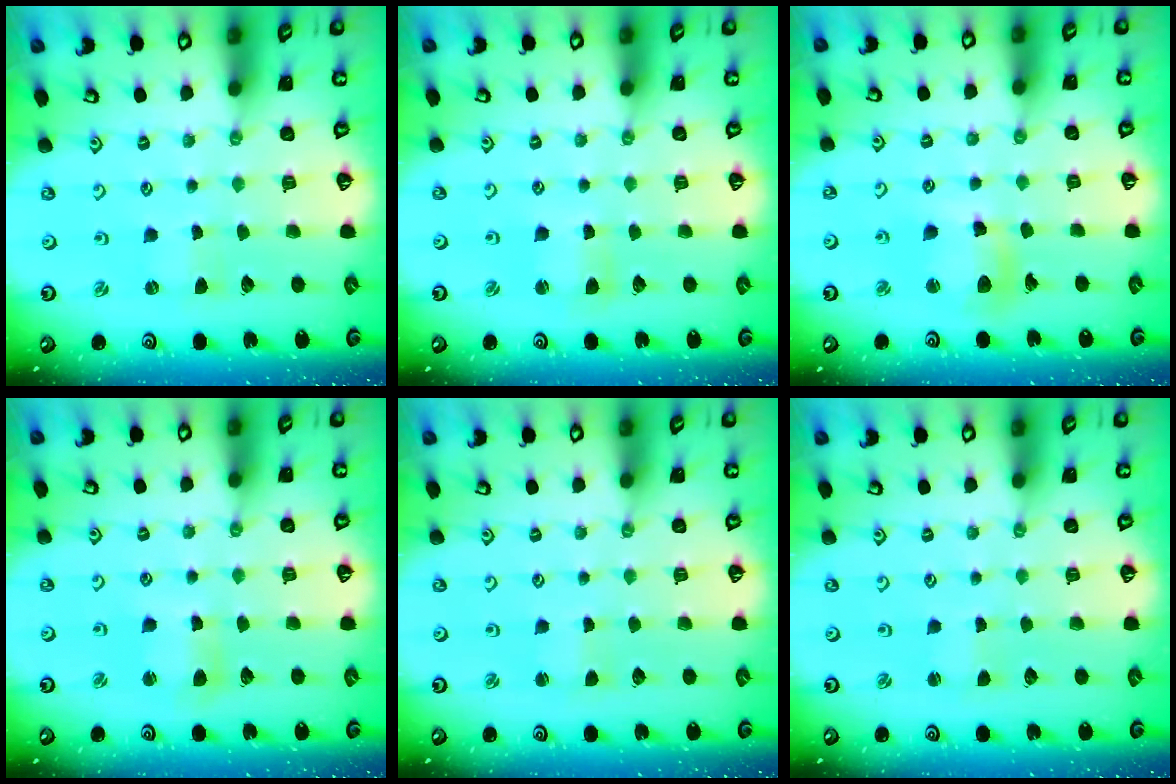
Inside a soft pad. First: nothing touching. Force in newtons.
{"total": 2.7, "press": 2.7, "slide": 0.4}
{"total": 11.5, "press": 11.4, "slide": 1.7}
{"total": 4.4, "press": 4.3, "slide": 0.5}
{"total": 1.7, "press": 1.7, "slide": 0.1}
{"total": 1.1, "press": 1.1, "slide": 0.1}